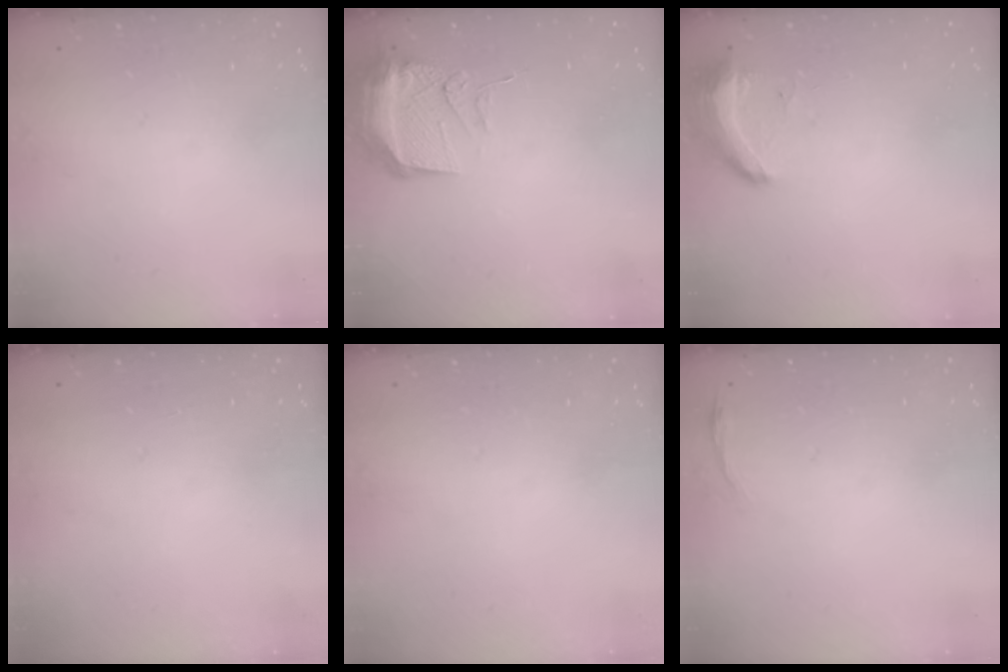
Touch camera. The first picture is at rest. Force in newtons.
{"total": 13.6, "press": 12.0, "slide": 6.4}
{"total": 8.5, "press": 8.3, "slide": 1.7}
{"total": 0.0}
{"total": 0.0}
{"total": 2.9, "press": 2.8, "slide": 0.7}